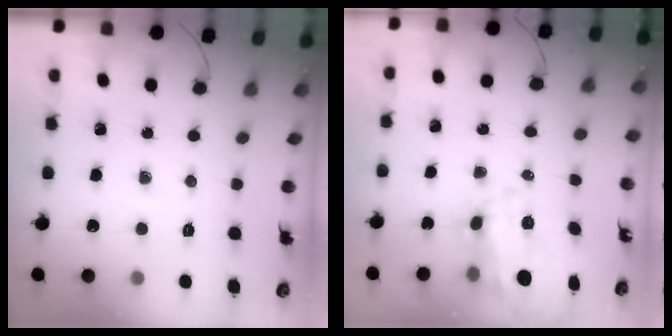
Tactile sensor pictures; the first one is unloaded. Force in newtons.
{"total": 7.7, "press": 7.1, "slide": 3.1}